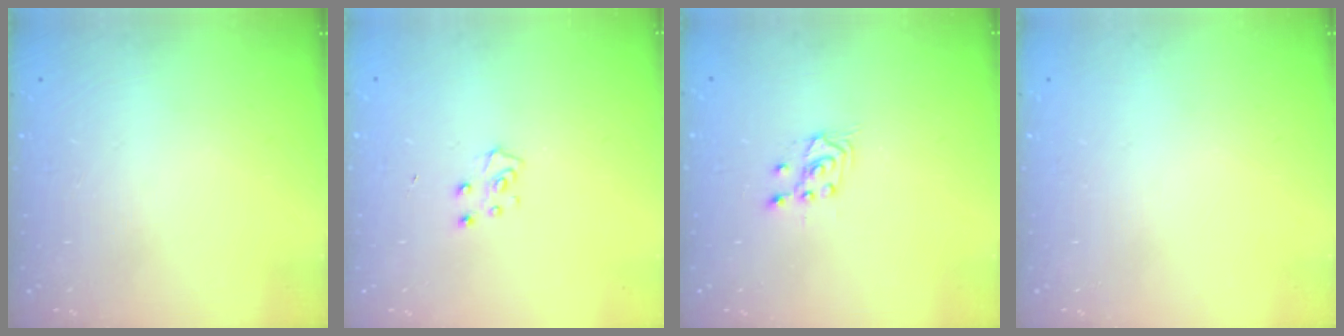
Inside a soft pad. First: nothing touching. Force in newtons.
{"total": 5.3, "press": 5.3, "slide": 0.5}
{"total": 2.5, "press": 2.4, "slide": 0.7}
{"total": 0.0}